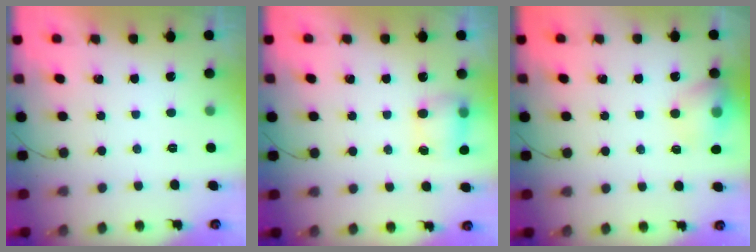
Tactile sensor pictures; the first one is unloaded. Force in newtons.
{"total": 5.4, "press": 5.3, "slide": 0.8}
{"total": 11.1, "press": 10.9, "slide": 1.9}